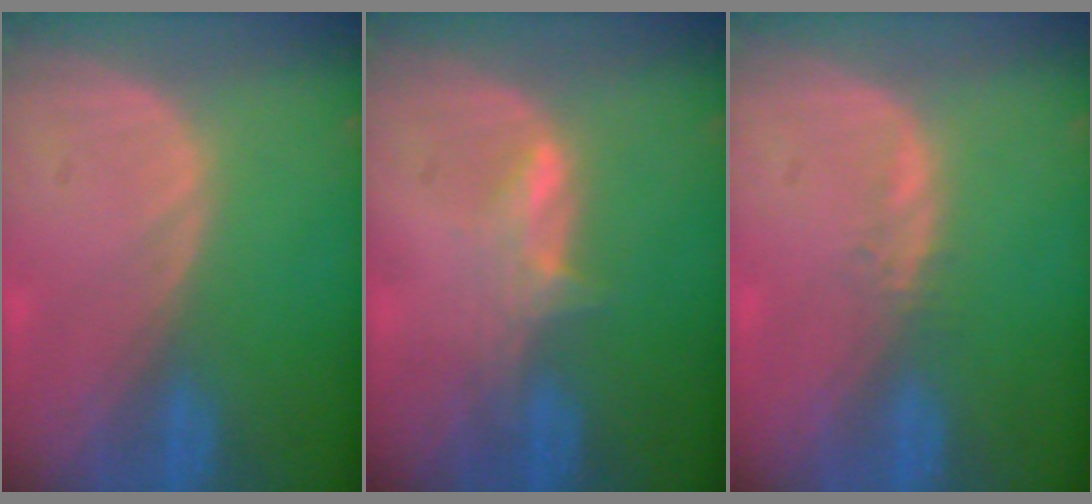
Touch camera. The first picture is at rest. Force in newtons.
{"total": 2.8, "press": 2.8, "slide": 0.4}
{"total": 1.1, "press": 1.0, "slide": 0.5}